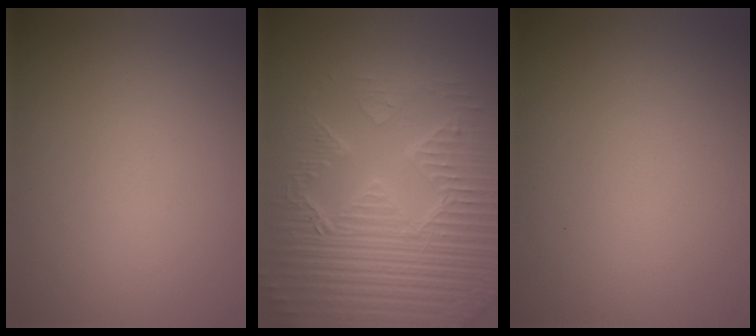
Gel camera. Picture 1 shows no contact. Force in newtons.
{"total": 7.2, "press": 5.8, "slide": 4.2}
{"total": 0.0}